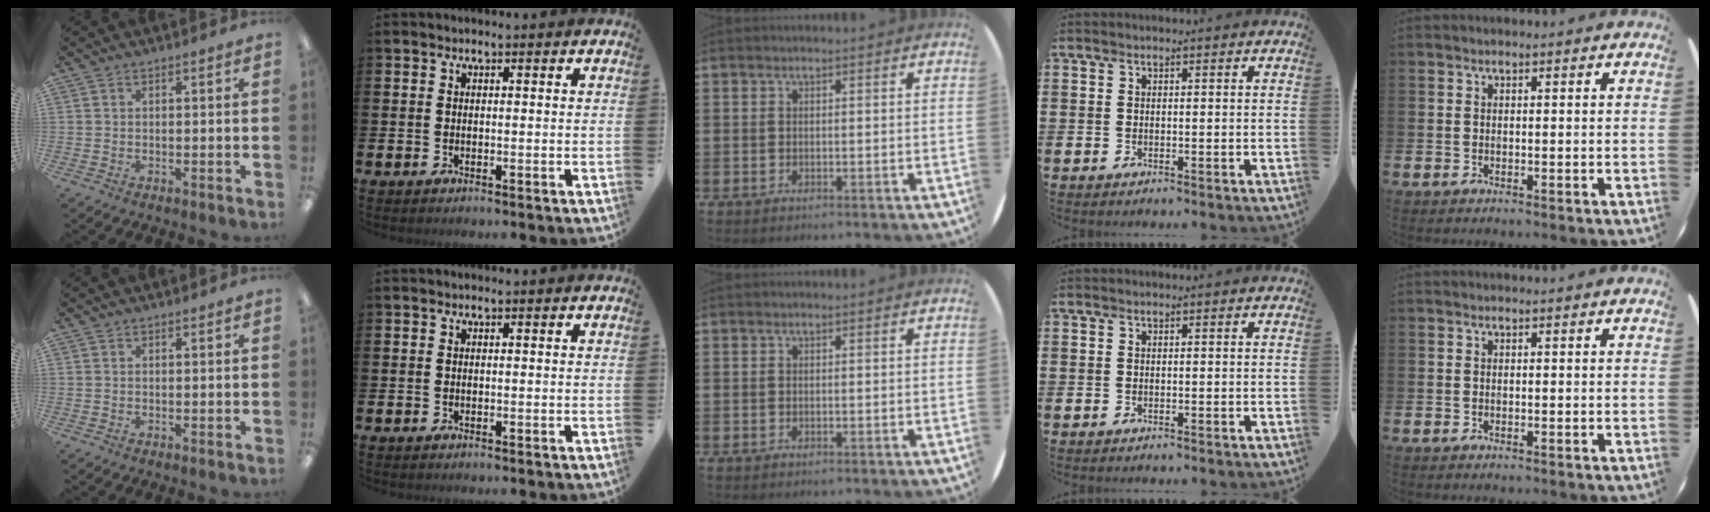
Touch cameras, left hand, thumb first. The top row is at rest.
{}